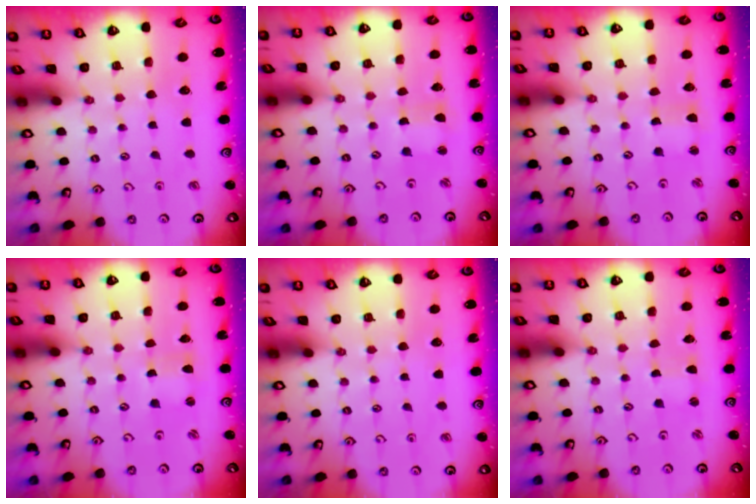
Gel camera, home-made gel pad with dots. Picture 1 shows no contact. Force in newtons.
{"total": 1.4, "press": 1.4, "slide": 0.2}
{"total": 1.2, "press": 1.2, "slide": 0.2}
{"total": 0.9, "press": 0.8, "slide": 0.1}
{"total": 0.0}
{"total": 0.0}